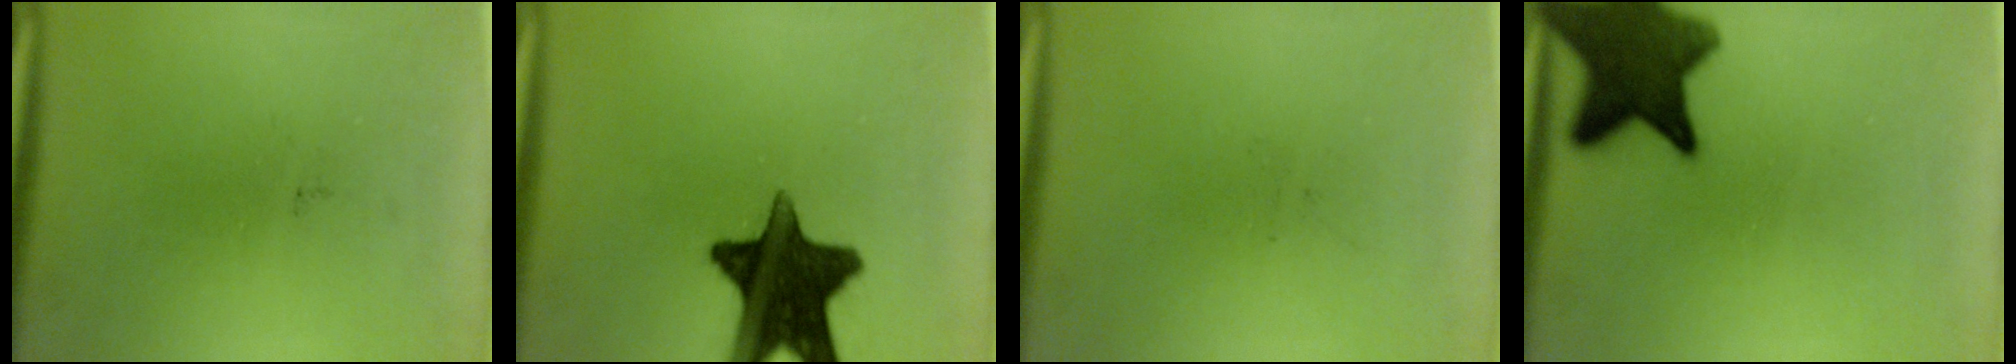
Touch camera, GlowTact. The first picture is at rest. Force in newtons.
{"total": 15.3}
{"total": 0.0}
{"total": 13.4}